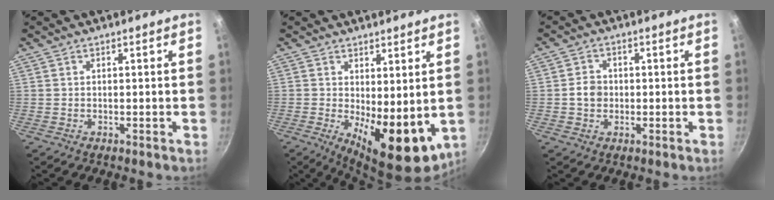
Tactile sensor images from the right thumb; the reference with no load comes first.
{"total": 11.3, "force": [-0.4, 4.9, 10.2], "torque": [-0.119, -0.019, 0.007]}
{"total": 3.7, "force": [-0.4, 3.2, 1.9], "torque": [-0.018, 0.011, -0.010]}